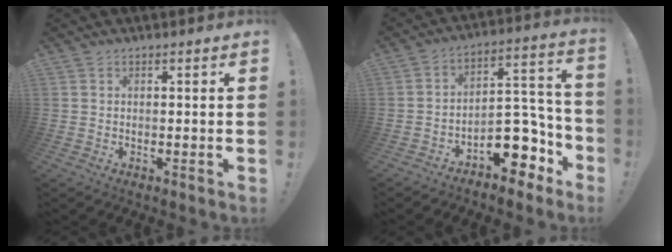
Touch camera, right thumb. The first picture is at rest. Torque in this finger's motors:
{"motor_torque": [1.60, 1.45, 1.09, -1.63, 0.35]}